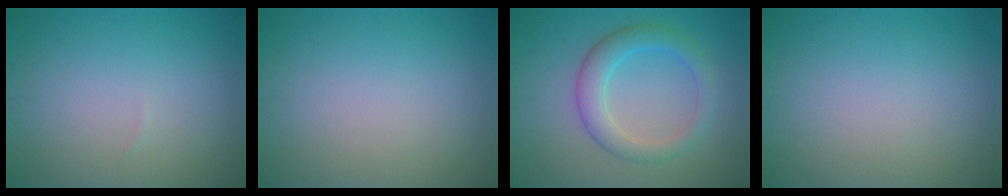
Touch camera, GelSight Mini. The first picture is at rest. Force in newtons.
{"total": 0.0}
{"total": 4.1, "press": 4.1, "slide": 0.2}
{"total": 0.0}